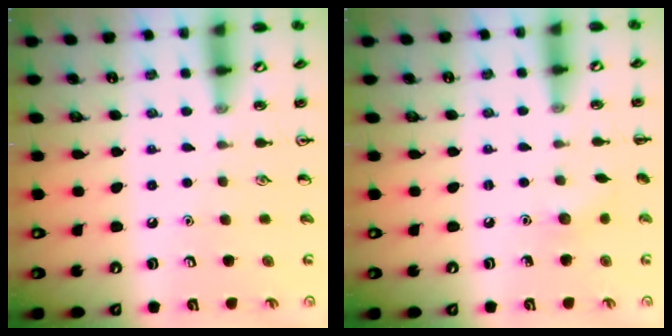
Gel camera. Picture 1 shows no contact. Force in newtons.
{"total": 4.8, "press": 4.6, "slide": 1.4}